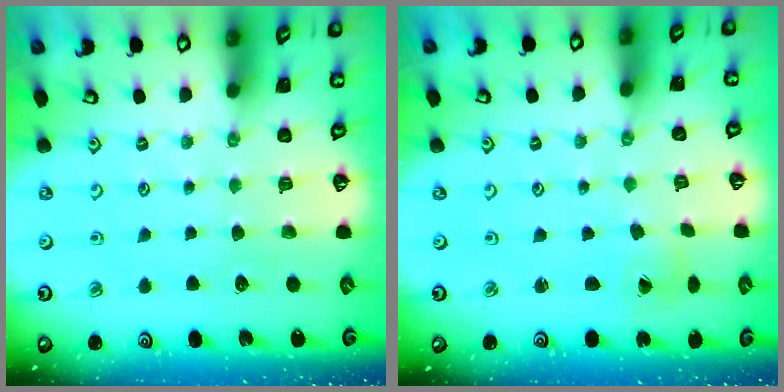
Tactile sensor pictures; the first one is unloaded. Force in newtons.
{"total": 1.8, "press": 1.8, "slide": 0.1}